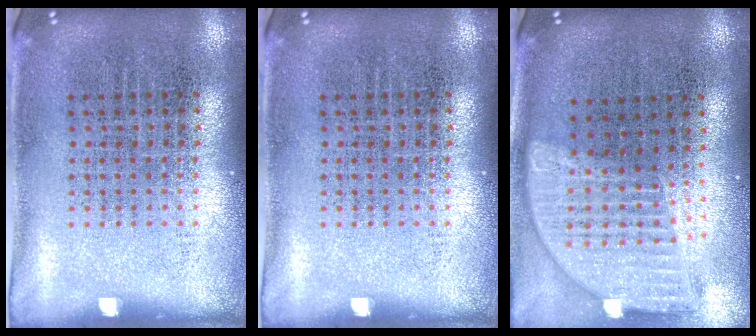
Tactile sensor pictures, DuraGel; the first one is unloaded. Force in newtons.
{"total": 0.0}
{"total": 1.9, "press": 1.6, "slide": 1.1}